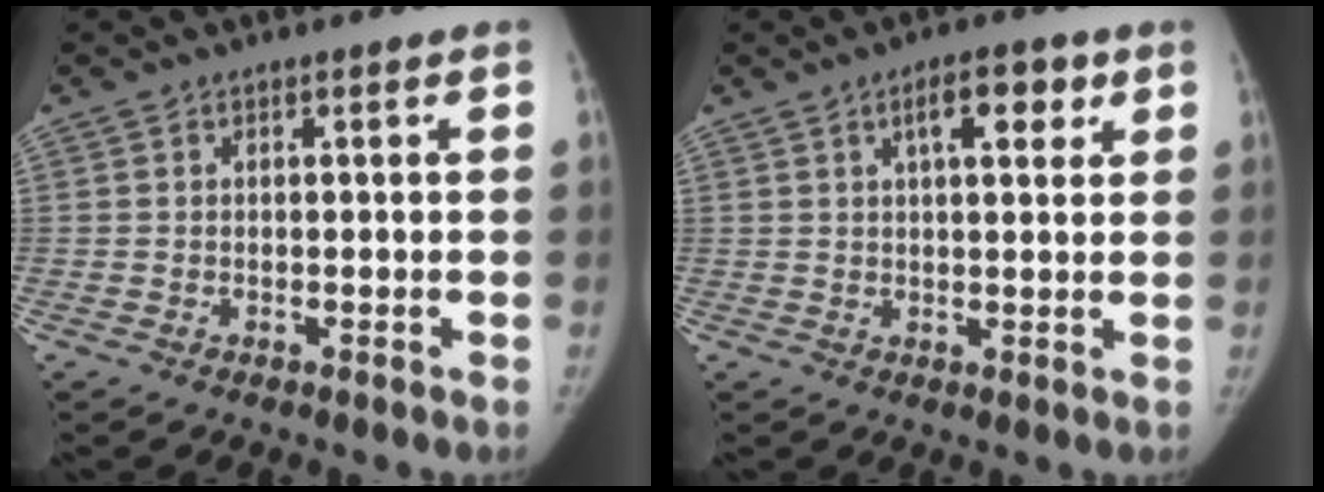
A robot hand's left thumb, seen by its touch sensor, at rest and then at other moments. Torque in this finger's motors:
{"motor_torque": [0.36, 0.36, 0.41, -0.39, 0.01]}